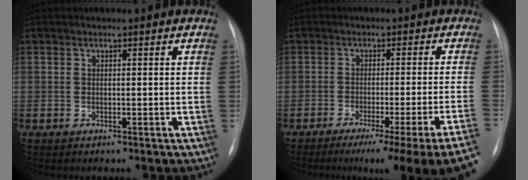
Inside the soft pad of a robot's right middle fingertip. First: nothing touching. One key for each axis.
{"total": 17.1, "fx": -13.2, "fy": -2.0, "fz": 10.6, "tx": -0.073, "ty": -0.028, "tz": -0.174}